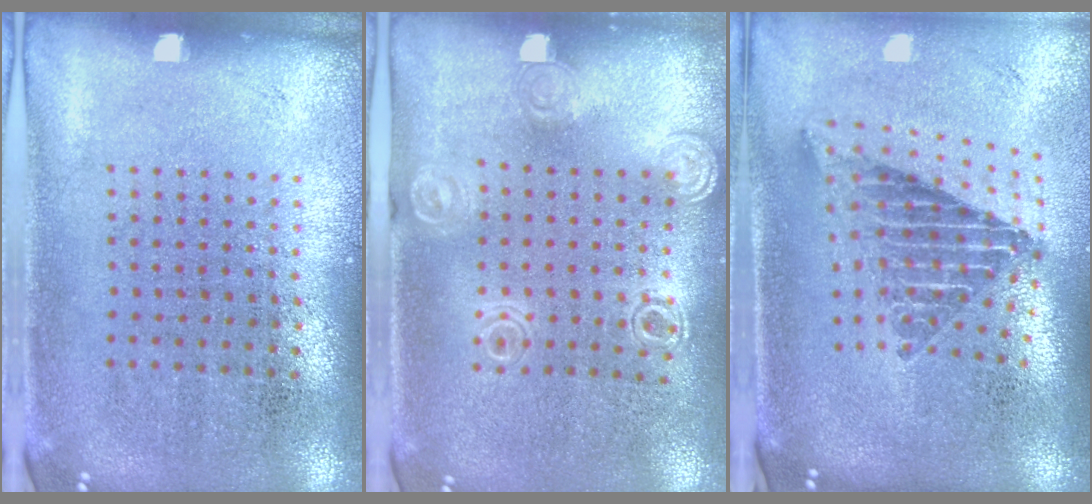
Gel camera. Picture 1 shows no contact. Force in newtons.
{"total": 1.3, "press": 1.2, "slide": 0.3}
{"total": 2.4, "press": 1.7, "slide": 1.7}